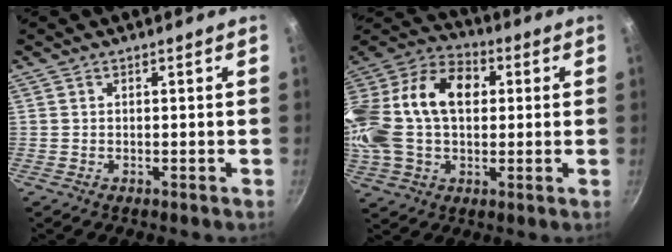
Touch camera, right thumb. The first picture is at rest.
{"total": 24.7, "force": [3.1, 16.8, 17.9], "torque": [-0.357, 0.045, 0.042]}